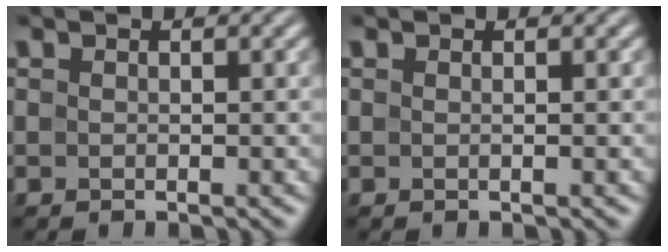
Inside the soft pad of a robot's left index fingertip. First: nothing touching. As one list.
[{"total": 0.6, "force": [0.0, 0.2, 0.6], "torque": [-0.005, 0.003, -0.002]}]